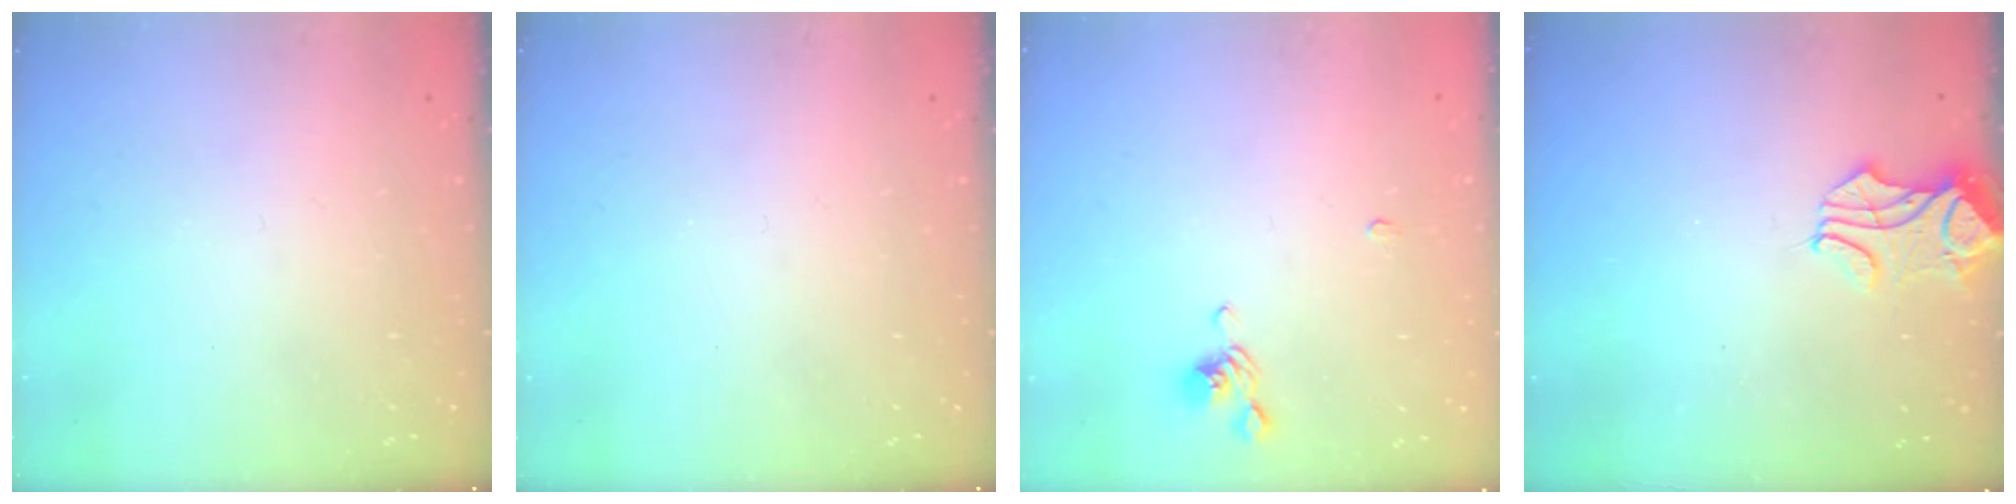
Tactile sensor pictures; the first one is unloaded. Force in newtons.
{"total": 0.0}
{"total": 1.0, "press": 0.8, "slide": 0.5}
{"total": 1.2, "press": 1.2, "slide": 0.3}